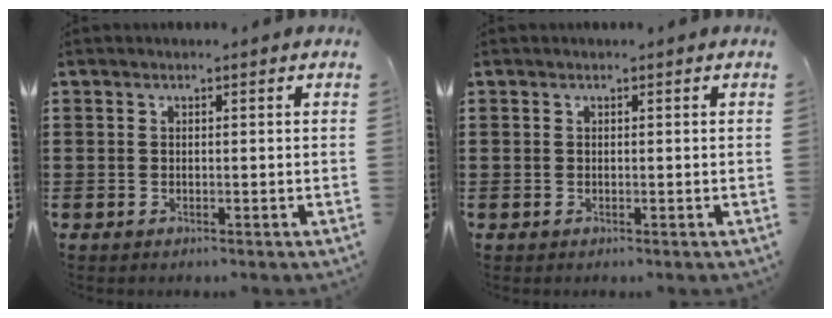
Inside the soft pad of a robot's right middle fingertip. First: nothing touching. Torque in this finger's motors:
{"motor_torque": [0.00, 0.00, 0.00, 0.00]}